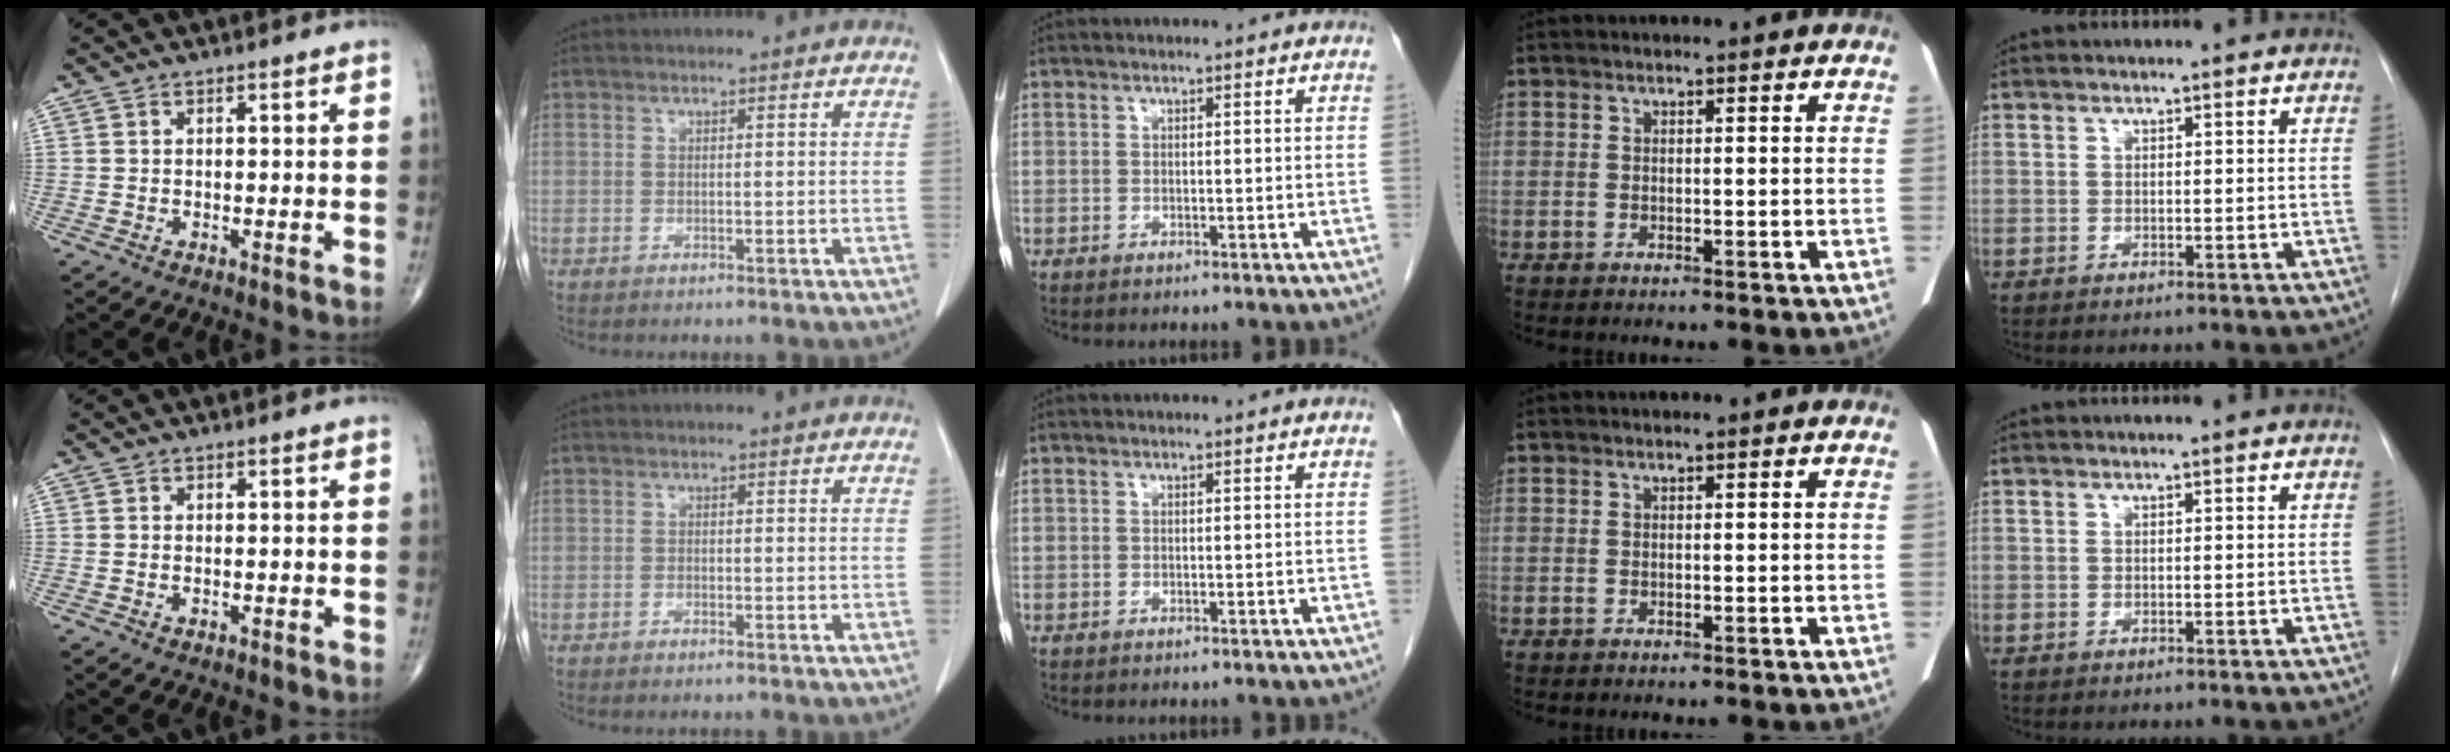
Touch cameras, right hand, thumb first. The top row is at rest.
{"thumb": {"total": 0.8, "force": [-0.2, 0.5, 0.6], "torque": [-0.012, 0.001, -0.001]}, "index": {"total": 0.7, "force": [-0.5, 0.2, 0.4], "torque": [-0.011, -0.002, -0.004]}}